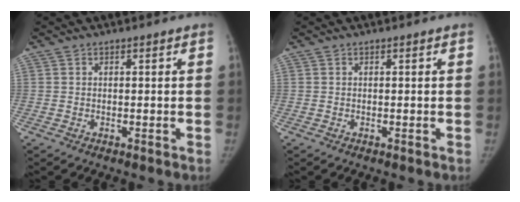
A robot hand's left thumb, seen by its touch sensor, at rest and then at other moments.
{"total": 0.0}